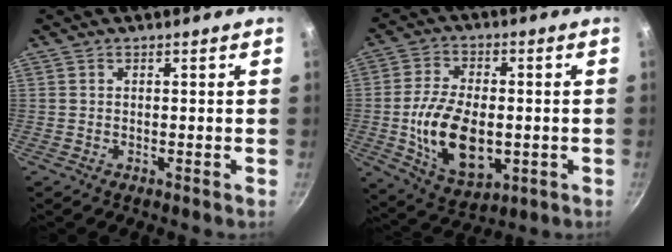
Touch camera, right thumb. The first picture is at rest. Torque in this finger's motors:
{"motor_torque": [-0.52, 0.94, 1.50, -0.38, 0.15]}